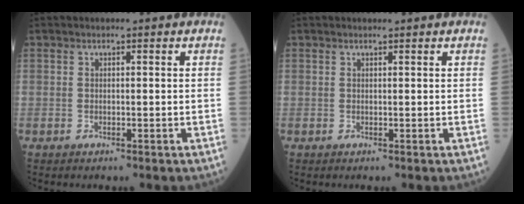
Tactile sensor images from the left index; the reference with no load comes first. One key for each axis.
{"total": 0.0}